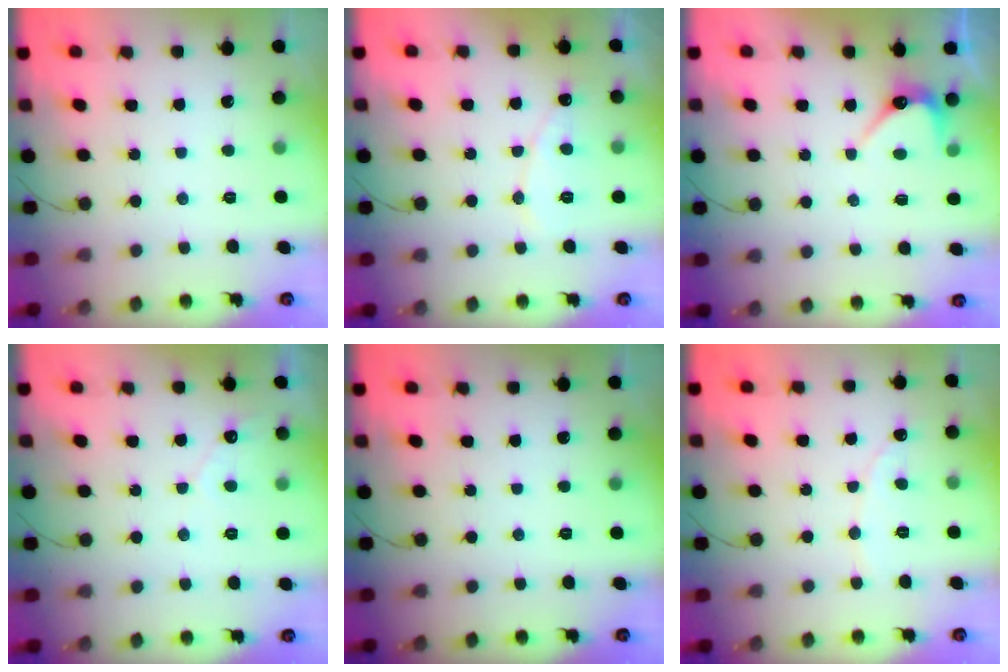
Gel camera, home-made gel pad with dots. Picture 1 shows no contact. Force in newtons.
{"total": 6.6, "press": 6.5, "slide": 0.6}
{"total": 3.9, "press": 3.9, "slide": 0.3}
{"total": 2.8, "press": 2.8, "slide": 0.1}
{"total": 0.0}
{"total": 2.1, "press": 2.1, "slide": 0.1}